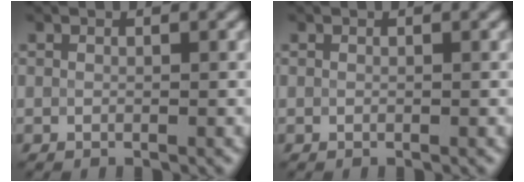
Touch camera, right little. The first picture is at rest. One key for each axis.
{"total": 0.0}